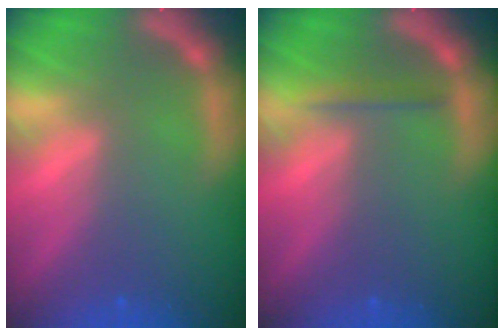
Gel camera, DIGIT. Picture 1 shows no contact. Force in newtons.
{"total": 1.4}